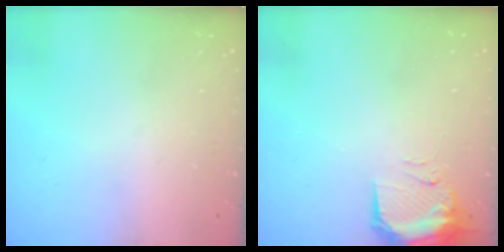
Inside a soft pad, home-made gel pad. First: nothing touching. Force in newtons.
{"total": 14.8, "press": 11.3, "slide": 9.5}